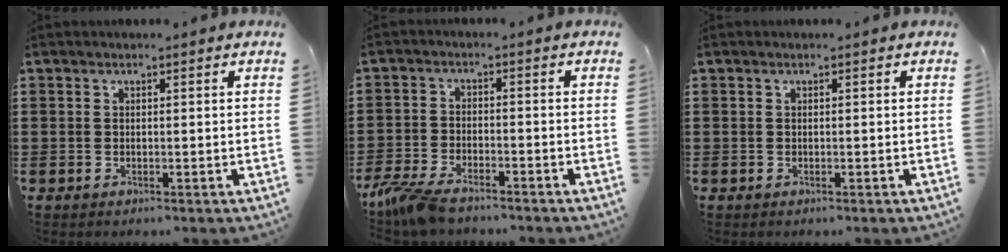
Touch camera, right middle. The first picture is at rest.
{"total": 5.3, "force": [-4.5, 1.3, 2.6], "torque": [-0.078, -0.009, -0.092]}
{"total": 0.0}